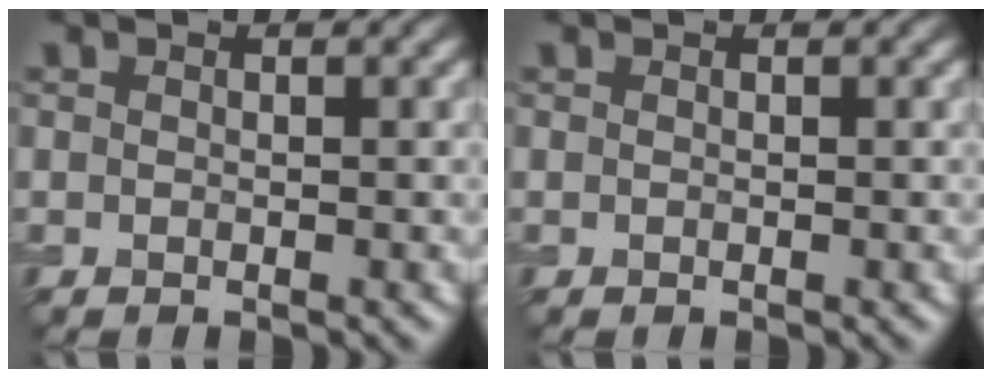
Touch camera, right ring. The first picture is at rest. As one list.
[{"total": 0.0}]